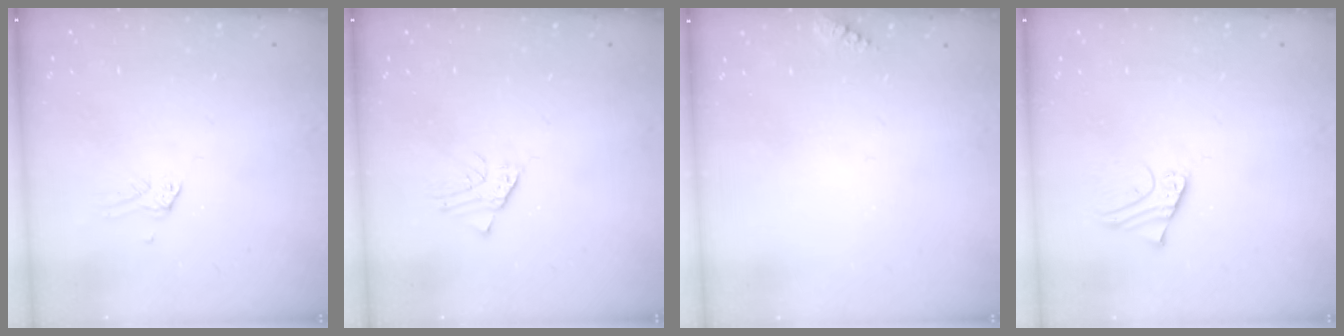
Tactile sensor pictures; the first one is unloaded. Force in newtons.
{"total": 2.3, "press": 2.3, "slide": 0.1}
{"total": 3.5, "press": 3.5, "slide": 0.4}
{"total": 1.7, "press": 1.6, "slide": 0.1}